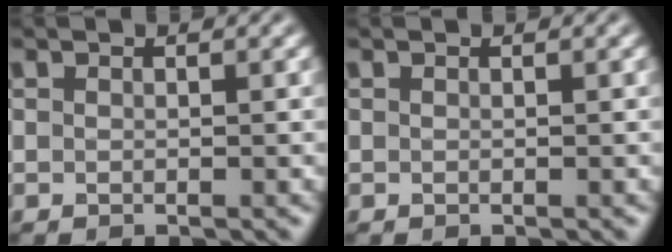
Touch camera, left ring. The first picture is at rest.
{"total": 0.0}